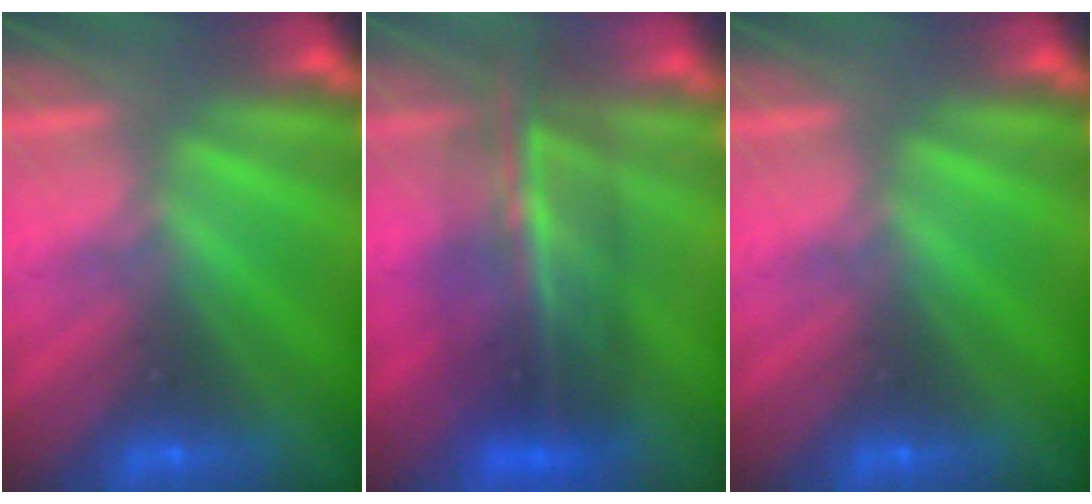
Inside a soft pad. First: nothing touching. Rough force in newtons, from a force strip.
{"total": 8.1}
{"total": 0.0}